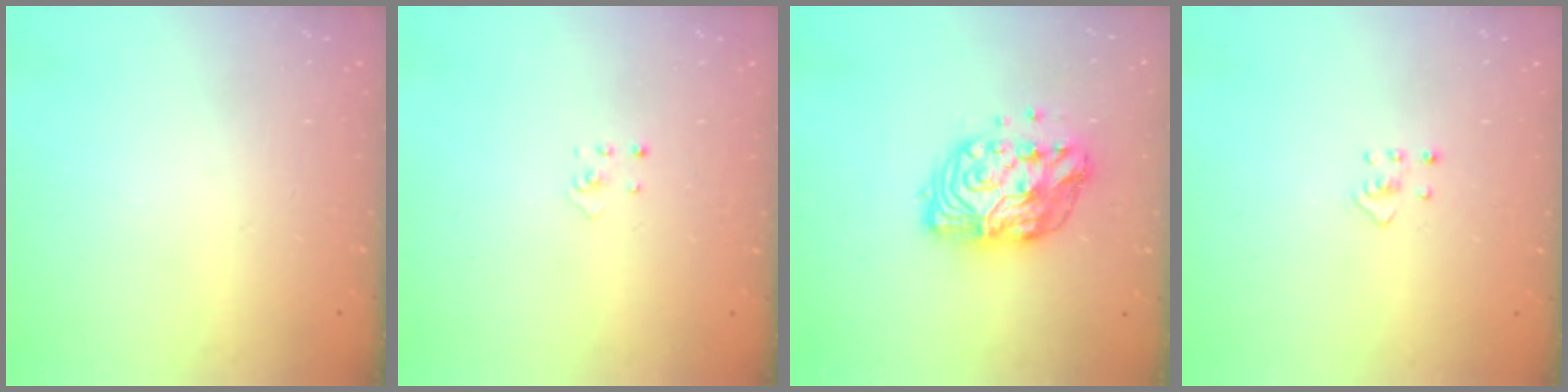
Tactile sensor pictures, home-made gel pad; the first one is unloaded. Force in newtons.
{"total": 1.9, "press": 1.9, "slide": 0.1}
{"total": 12.6, "press": 12.6, "slide": 1.1}
{"total": 2.4, "press": 2.3, "slide": 0.4}